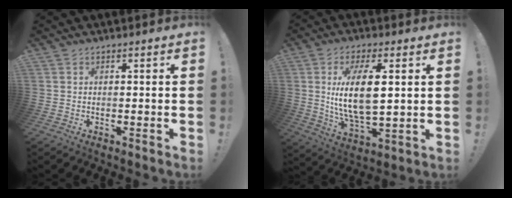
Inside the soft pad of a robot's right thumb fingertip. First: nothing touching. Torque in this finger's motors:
{"motor_torque": [0.38, 0.46, 1.58, 0.19, 0.48]}